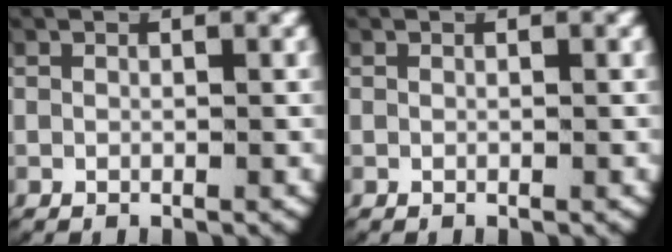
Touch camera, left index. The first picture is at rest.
{"total": 0.0}